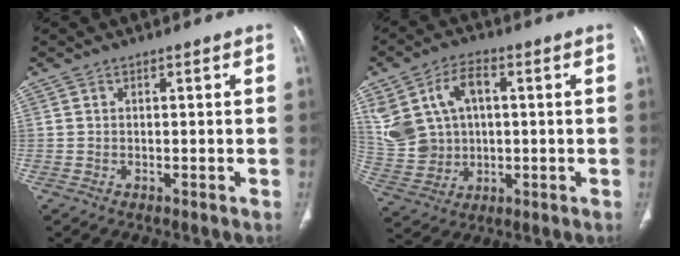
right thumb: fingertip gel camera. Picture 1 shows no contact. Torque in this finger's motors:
{"motor_torque": [0.12, 0.14, 0.54, 0.78, 0.07]}